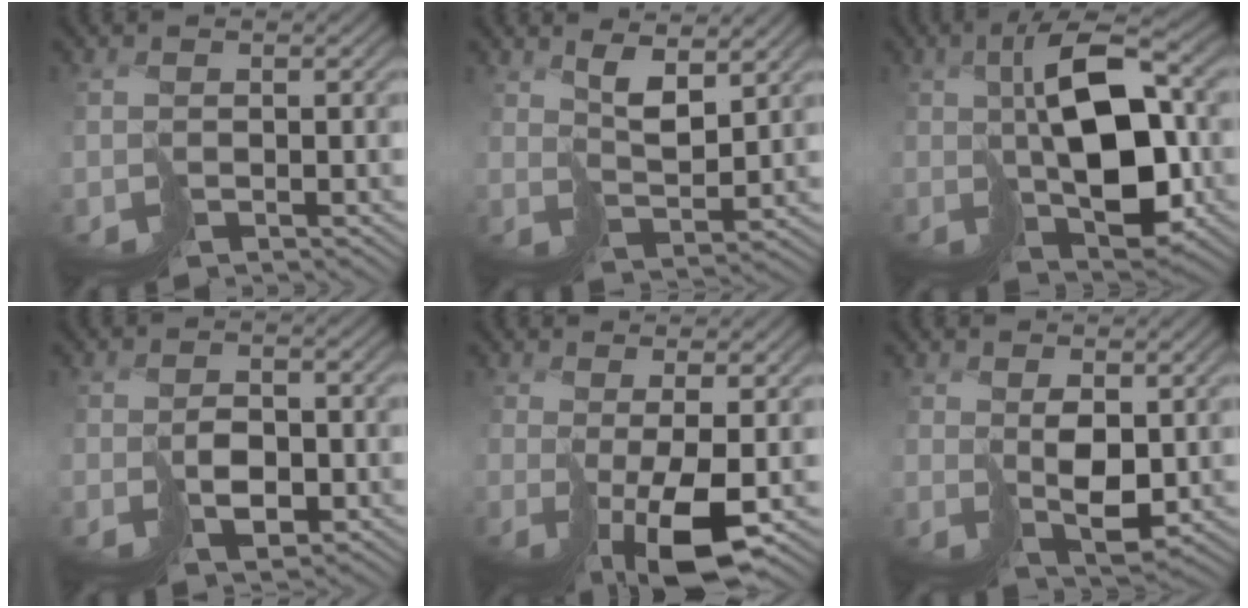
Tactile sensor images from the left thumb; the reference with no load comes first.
{"total": 4.6, "force": [4.0, 0.5, 2.2], "torque": [-0.041, 0.005, 0.083]}
{"total": 10.6, "force": [1.3, 4.9, 9.3], "torque": [-0.155, 0.003, 0.037]}
{"total": 1.7, "force": [-0.3, 1.2, 1.2], "torque": [-0.009, 0.002, 0.000]}
{"total": 5.0, "force": [0.1, 0.2, 5.0], "torque": [-0.075, 0.007, 0.009]}
{"total": 3.4, "force": [1.9, 1.3, 2.5], "torque": [-0.052, -0.004, 0.049]}